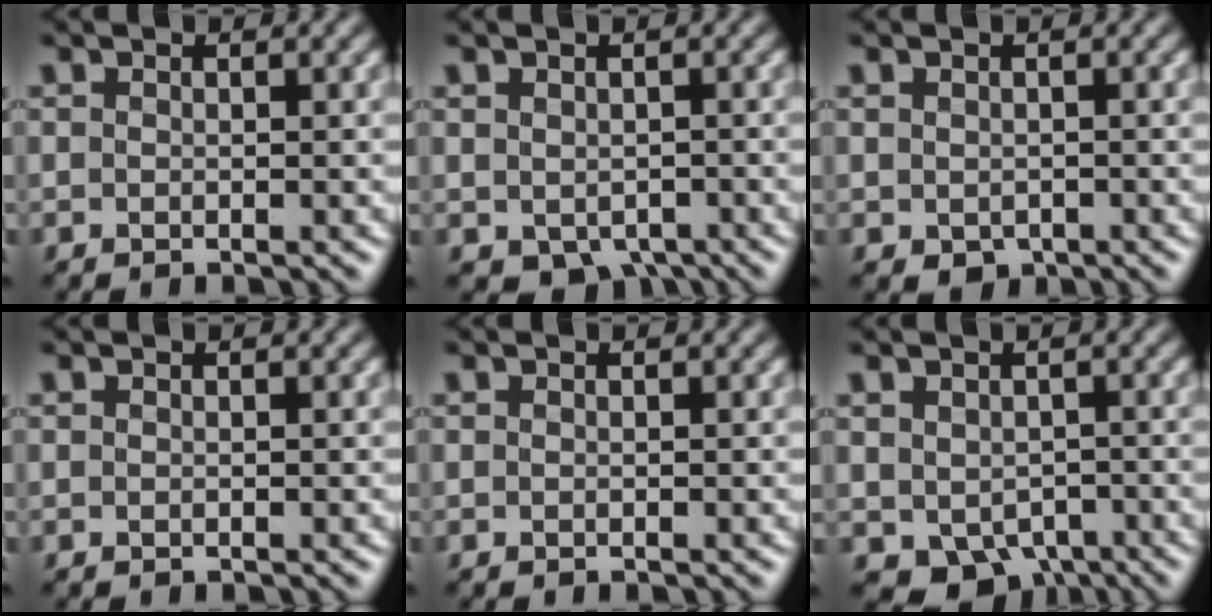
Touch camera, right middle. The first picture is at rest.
{"total": 2.6, "force": [-1.4, 1.8, 1.4], "torque": [-0.018, -0.015, -0.010]}
{"total": 0.8, "force": [-0.4, 0.6, 0.3], "torque": [-0.005, -0.006, -0.003]}
{"total": 0.0}
{"total": 0.0}
{"total": 4.2, "force": [-1.6, 3.1, 2.2], "torque": [-0.032, -0.021, -0.007]}